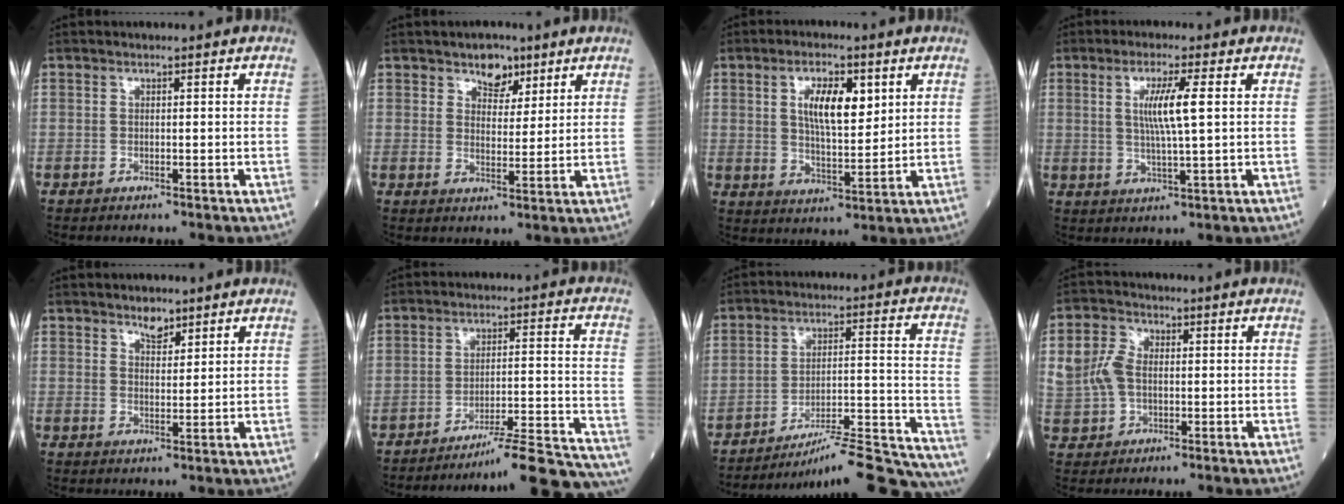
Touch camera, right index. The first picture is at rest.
{"total": 4.6, "force": [3.1, 2.7, 2.1], "torque": [-0.024, 0.003, 0.050]}
{"total": 8.2, "force": [2.9, 2.8, 7.2], "torque": [-0.128, 0.004, 0.054]}
{"total": 6.2, "force": [1.4, -0.1, 6.0], "torque": [-0.118, -0.003, 0.027]}
{"total": 2.8, "force": [2.2, 1.2, 1.2], "torque": [-0.022, -0.003, 0.037]}
{"total": 19.3, "force": [-18.4, -1.6, 5.5], "torque": [-0.028, 0.006, -0.249]}
{"total": 20.6, "force": [-18.0, 0.8, 9.9], "torque": [-0.075, 0.028, -0.257]}
{"total": 6.2, "force": [0.1, 4.7, 4.1], "torque": [-0.104, 0.011, 0.005]}